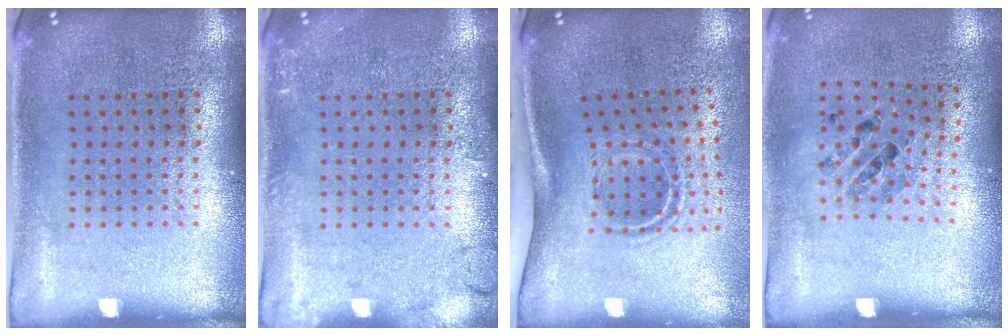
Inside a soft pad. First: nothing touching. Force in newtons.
{"total": 1.7, "press": 1.7, "slide": 0.3}
{"total": 2.0, "press": 1.2, "slide": 1.6}
{"total": 0.9, "press": 0.7, "slide": 0.5}